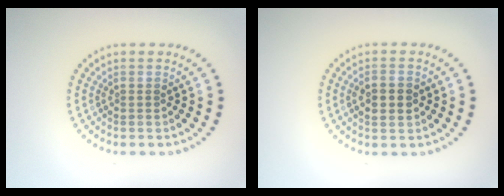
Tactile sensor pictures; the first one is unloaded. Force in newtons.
{"total": 2.4, "press": 2.4, "slide": 0.0}